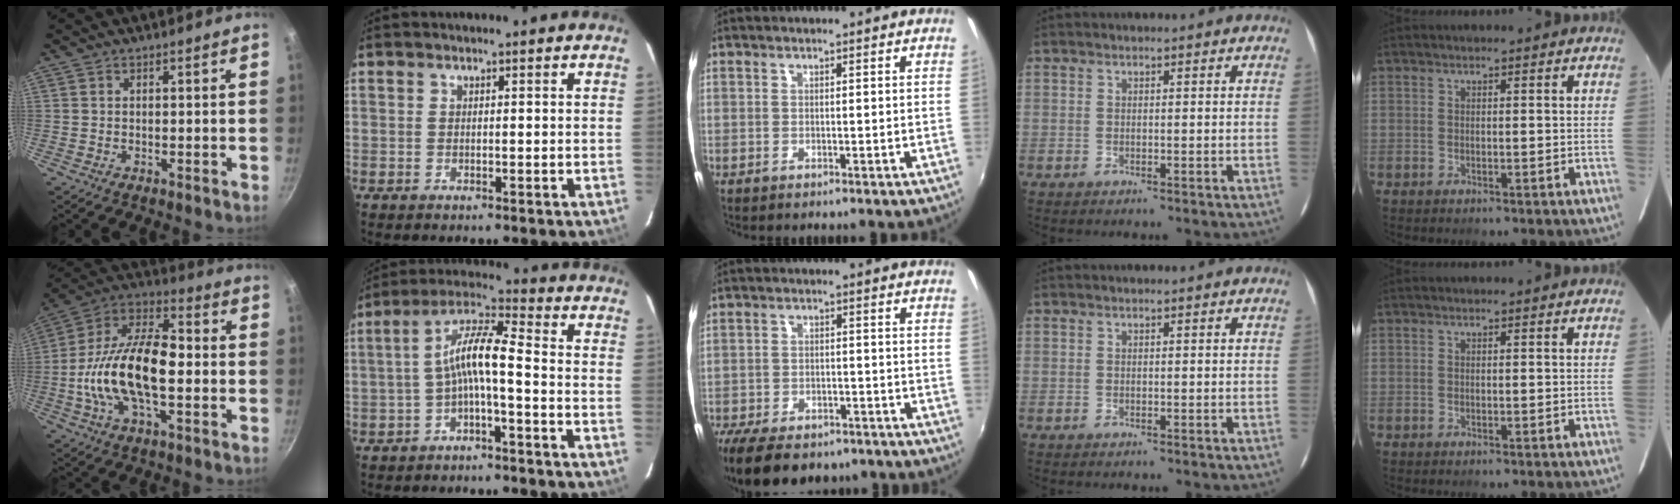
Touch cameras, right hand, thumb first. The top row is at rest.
{"thumb": {"total": 20.0, "force": [-2.5, 9.8, 17.2], "torque": [-0.300, 0.040, -0.063]}, "index": {"total": 7.8, "force": [-2.3, 1.2, 7.4], "torque": [-0.166, 0.022, -0.044]}, "middle": {"total": 16.6, "force": [-12.4, 7.5, 8.2], "torque": [-0.187, -0.034, -0.186]}}